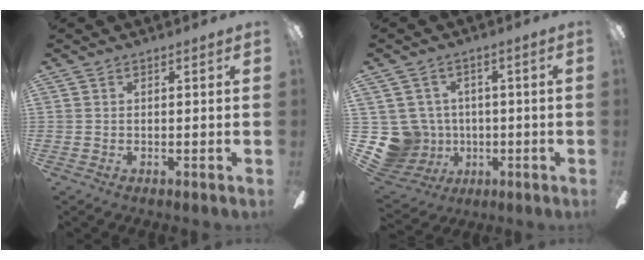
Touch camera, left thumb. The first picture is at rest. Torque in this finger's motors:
{"motor_torque": [-0.05, 0.06, 0.01, -0.01, 0.00]}